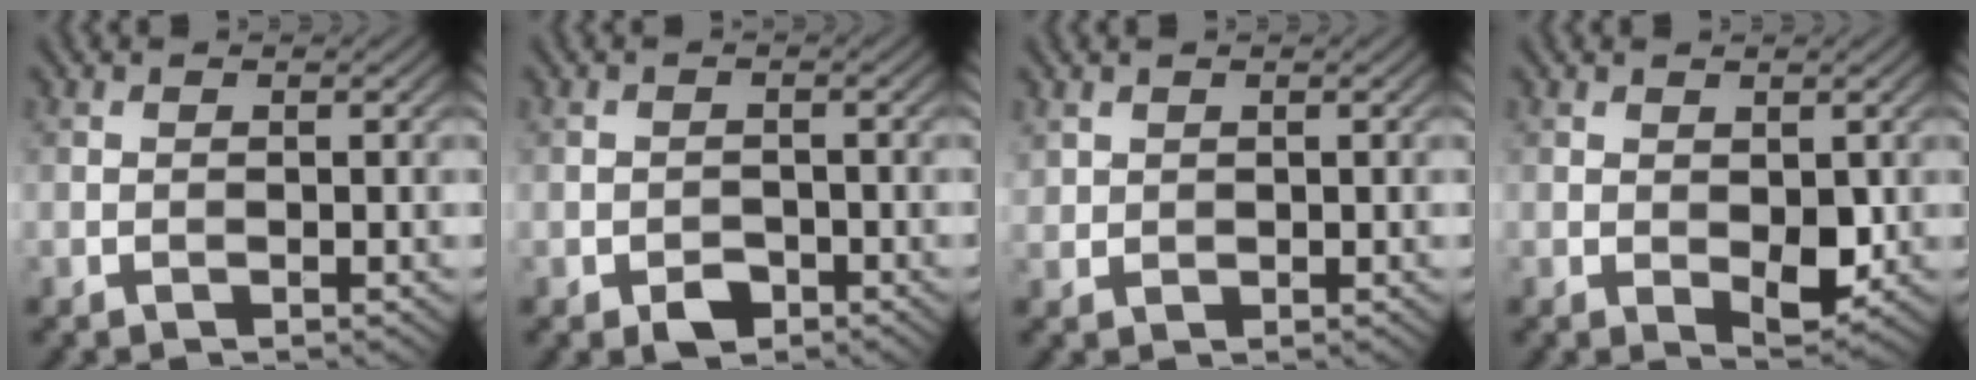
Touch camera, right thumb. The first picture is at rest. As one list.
[{"total": 2.4, "force": [-1.5, 1.4, 1.1], "torque": [-0.018, 0.000, -0.028]}, {"total": 1.3, "force": [0.9, 0.9, 0.3], "torque": [-0.010, 0.000, 0.025]}, {"total": 3.3, "force": [0.0, 1.8, 2.7], "torque": [-0.047, -0.011, 0.006]}]